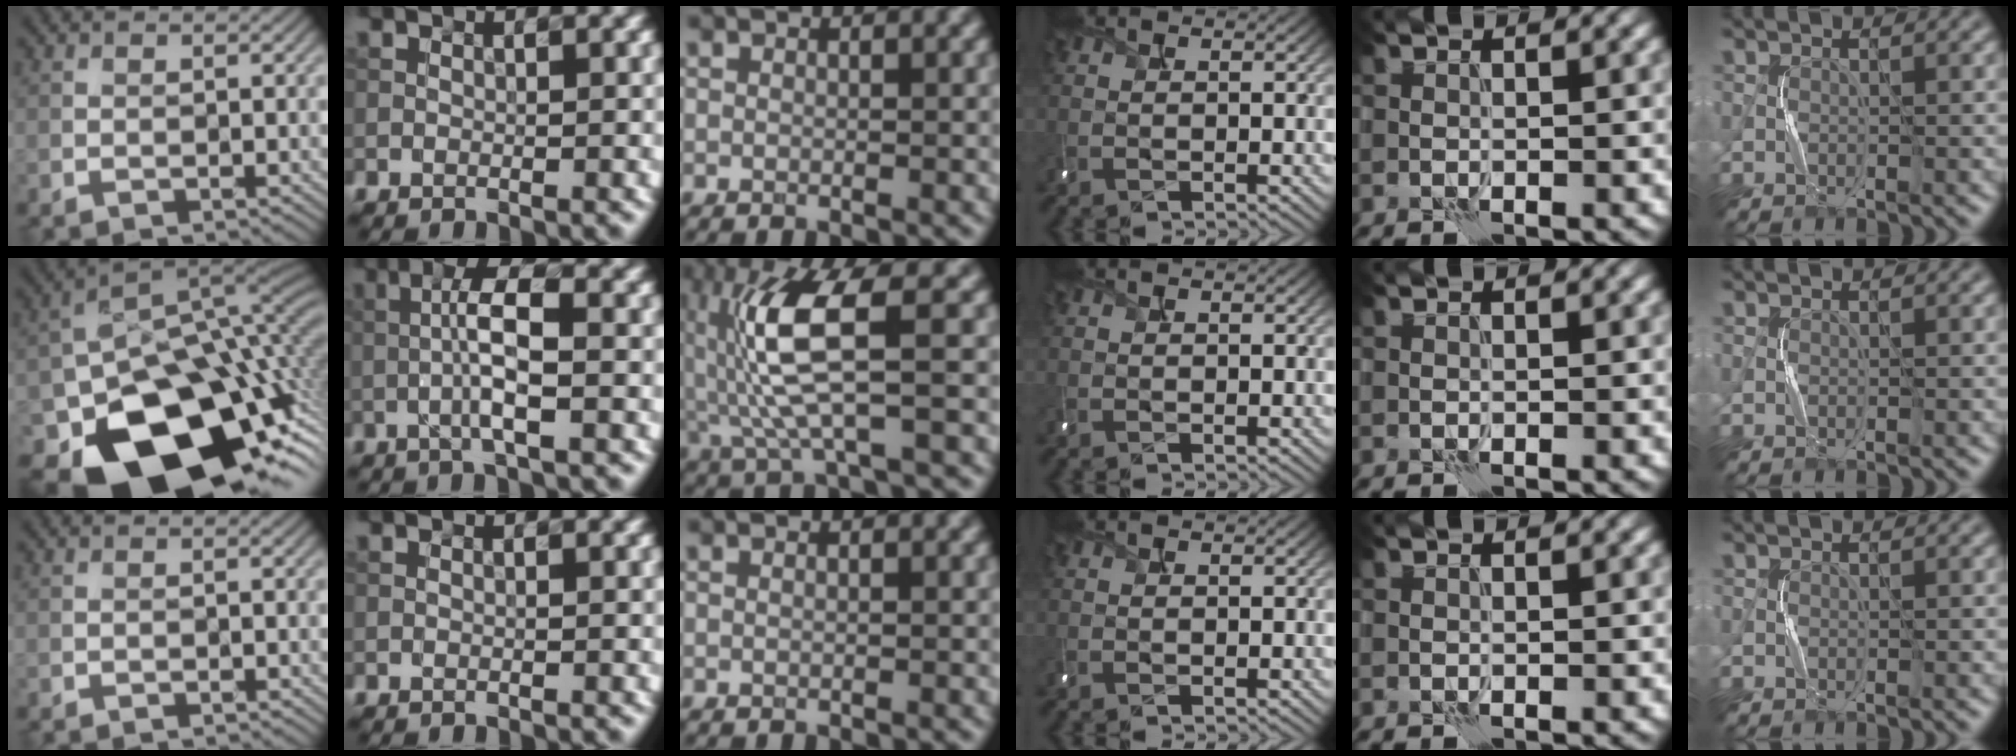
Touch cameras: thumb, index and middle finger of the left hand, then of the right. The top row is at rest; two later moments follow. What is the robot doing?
{"motion": "shake", "object": "tambourine"}